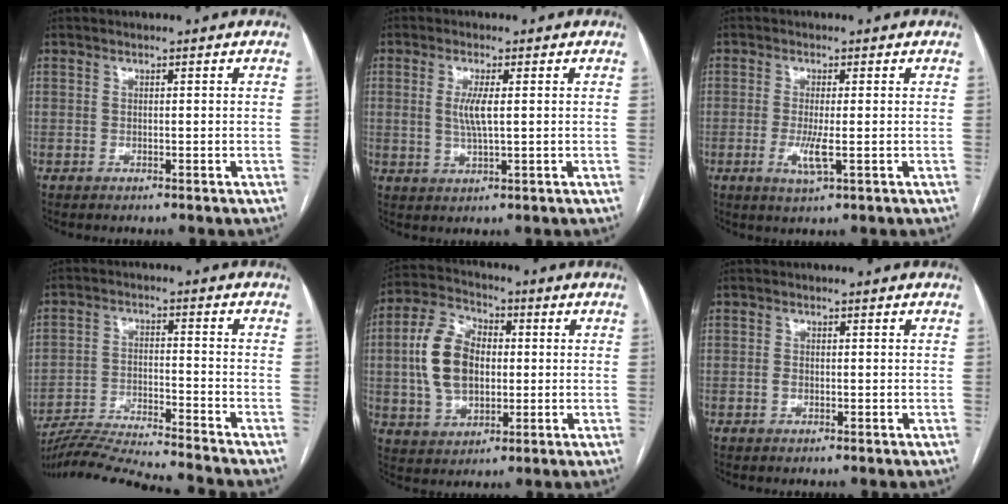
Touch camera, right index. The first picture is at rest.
{"total": 3.9, "force": [0.5, 0.7, 3.8], "torque": [-0.081, -0.003, 0.012]}
{"total": 3.5, "force": [-0.8, 0.3, 3.4], "torque": [-0.072, -0.008, -0.013]}
{"total": 14.9, "force": [-14.2, -1.1, 4.1], "torque": [-0.067, -0.008, -0.235]}
{"total": 11.9, "force": [0.3, 7.7, 9.1], "torque": [-0.206, 0.028, 0.011]}
{"total": 0.9, "force": [-0.2, 0.6, 0.5], "torque": [-0.010, 0.002, -0.003]}